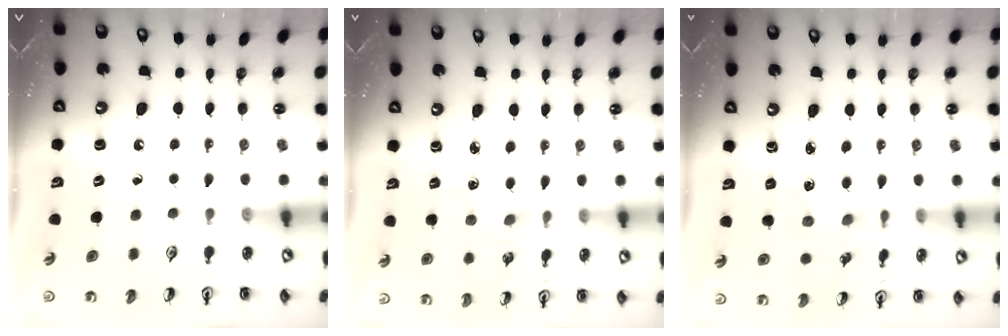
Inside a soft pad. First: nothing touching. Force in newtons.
{"total": 1.7, "press": 1.7, "slide": 0.3}
{"total": 3.0, "press": 2.9, "slide": 0.8}